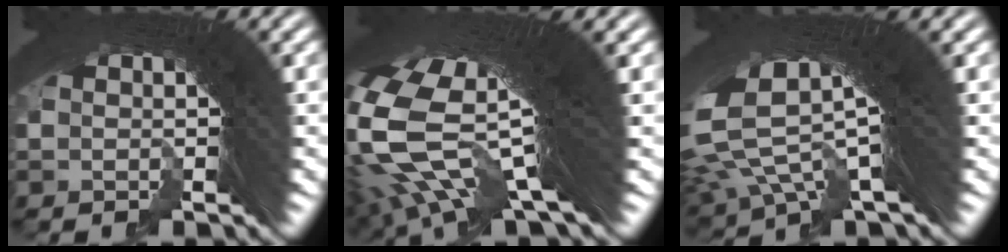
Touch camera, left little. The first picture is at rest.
{"total": 16.5, "force": [4.6, 8.2, 13.5], "torque": [-0.259, -0.008, 0.081]}
{"total": 10.2, "force": [4.1, 4.4, 8.3], "torque": [-0.157, 0.025, 0.059]}